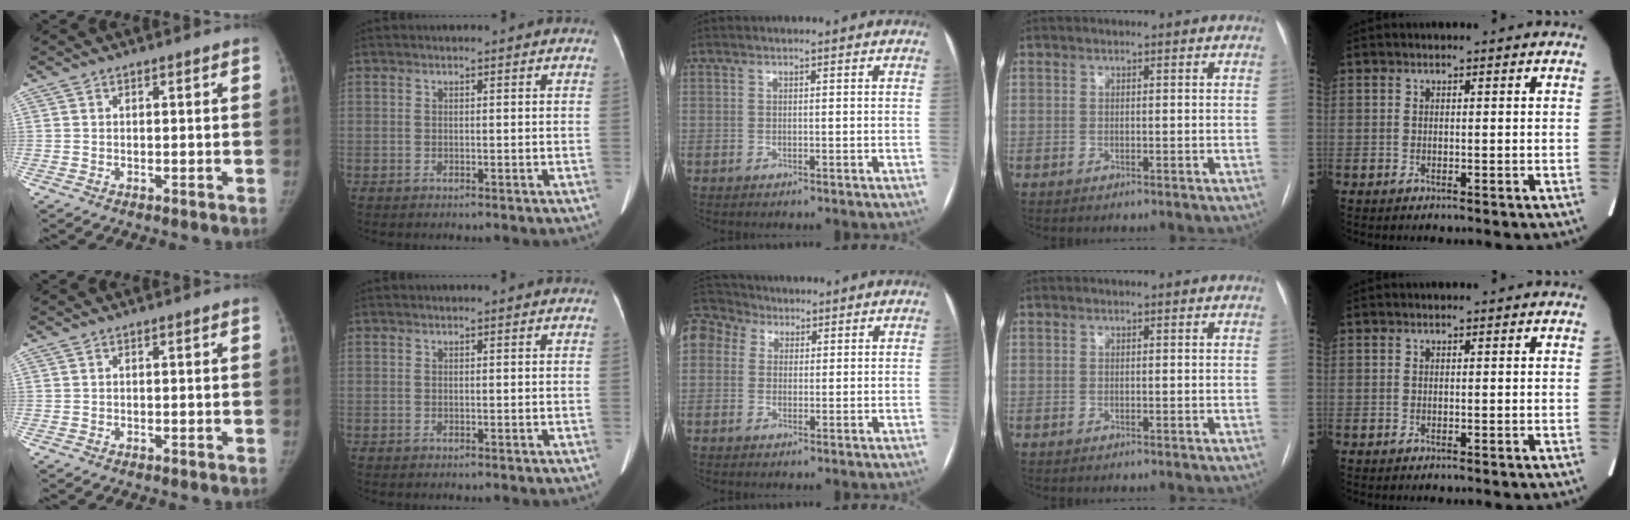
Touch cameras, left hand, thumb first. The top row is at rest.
{"middle": {"total": 9.6, "force": [4.5, 7.6, 3.7], "torque": [-0.104, 0.053, 0.086]}}